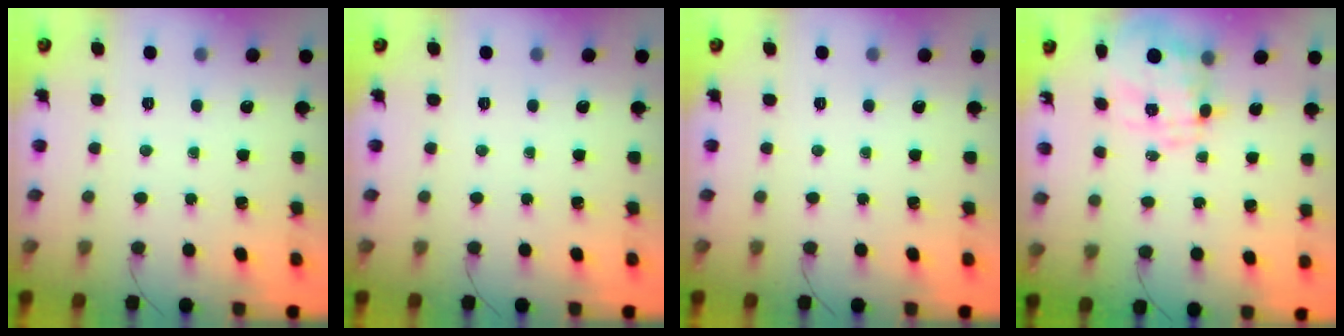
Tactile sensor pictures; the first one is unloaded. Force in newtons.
{"total": 0.0}
{"total": 0.0}
{"total": 7.1, "press": 6.9, "slide": 1.6}